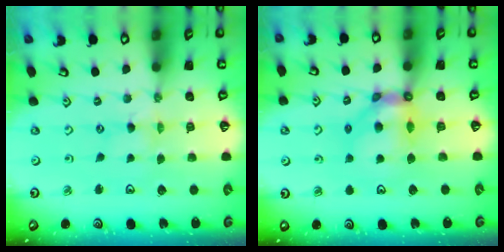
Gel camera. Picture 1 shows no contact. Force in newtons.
{"total": 8.4, "press": 8.3, "slide": 0.9}